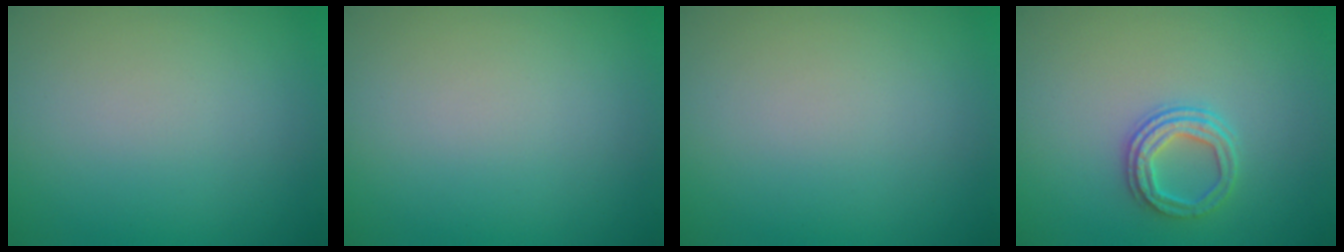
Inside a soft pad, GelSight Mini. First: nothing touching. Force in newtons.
{"total": 0.0}
{"total": 0.0}
{"total": 2.7, "press": 2.4, "slide": 1.2}